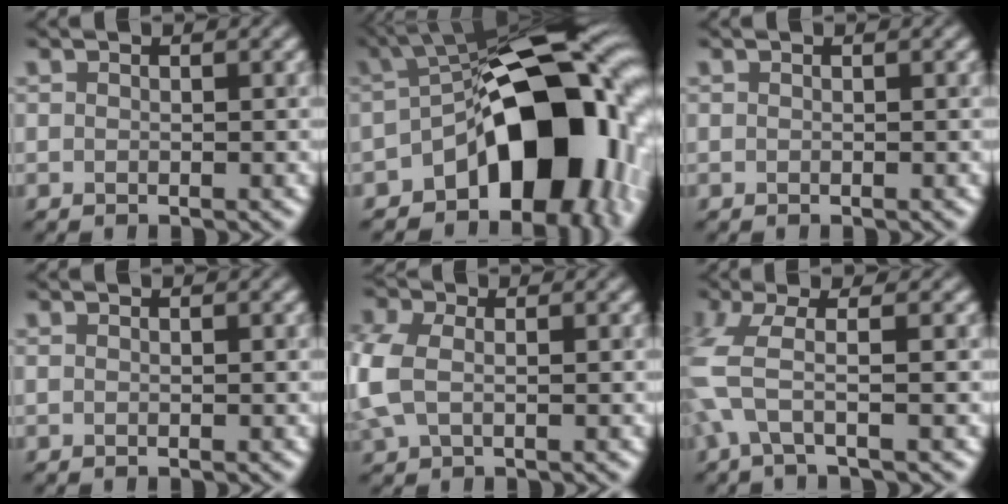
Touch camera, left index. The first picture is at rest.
{"total": 17.2, "force": [-4.9, 9.7, 13.3], "torque": [-0.141, 0.003, -0.078]}
{"total": 0.0}
{"total": 0.0}
{"total": 4.2, "force": [0.0, 2.8, 3.1], "torque": [-0.095, 0.000, -0.008]}
{"total": 4.1, "force": [-0.1, 0.9, 4.0], "torque": [-0.097, -0.004, -0.009]}